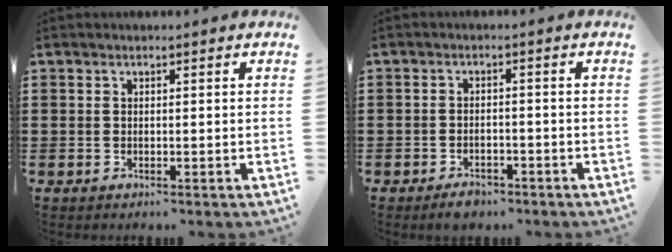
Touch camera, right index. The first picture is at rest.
{"total": 2.2, "force": [-2.0, 0.7, 0.5], "torque": [-0.014, 0.002, -0.041]}